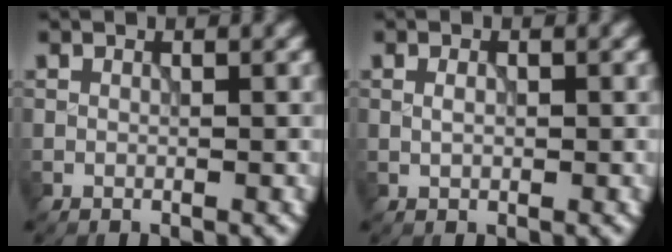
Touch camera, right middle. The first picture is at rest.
{"total": 0.9, "force": [0.1, 0.6, 0.7], "torque": [-0.016, 0.001, 0.003]}